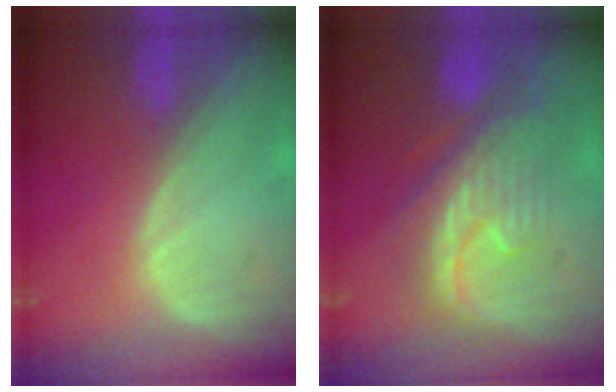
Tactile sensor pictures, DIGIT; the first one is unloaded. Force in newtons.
{"total": 8.0, "press": 8.0, "slide": 1.0}